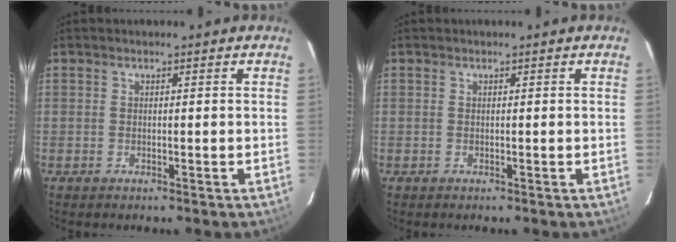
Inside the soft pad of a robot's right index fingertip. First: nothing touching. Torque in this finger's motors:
{"motor_torque": [0.00, 0.00, 0.00, 0.00]}